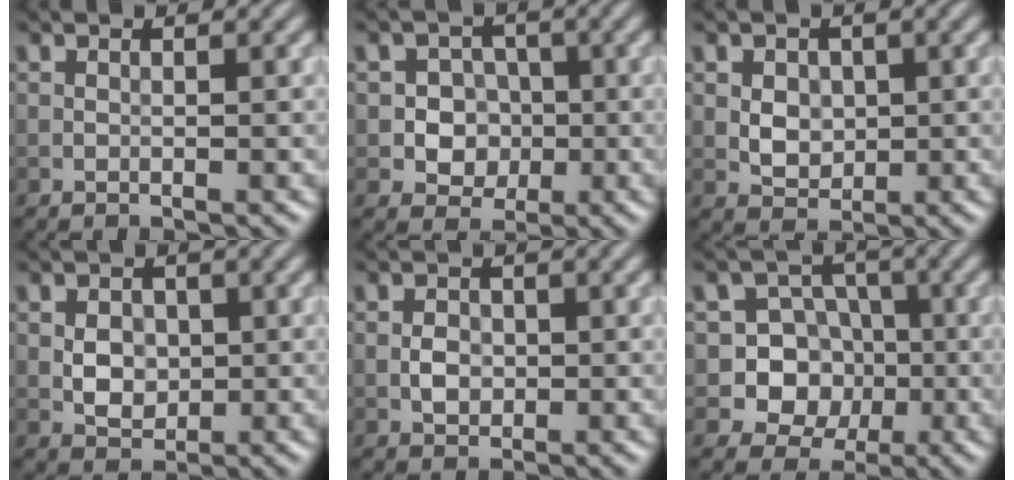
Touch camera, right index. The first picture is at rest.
{"total": 4.1, "force": [-0.8, 3.6, 1.8], "torque": [0.001, -0.001, -0.031]}
{"total": 2.8, "force": [0.4, 2.2, 1.7], "torque": [-0.029, 0.003, 0.005]}
{"total": 2.8, "force": [-0.1, 2.2, 1.7], "torque": [-0.029, -0.001, -0.002]}
{"total": 1.9, "force": [-0.3, 1.5, 1.2], "torque": [-0.019, 0.001, -0.008]}
{"total": 7.2, "force": [-1.2, 6.8, 2.1], "torque": [-0.025, 0.025, -0.048]}